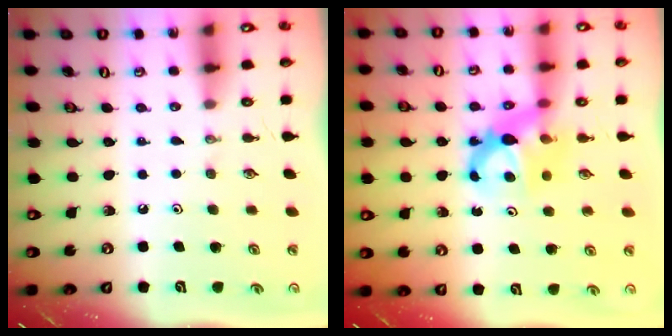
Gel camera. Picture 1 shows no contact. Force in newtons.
{"total": 7.2, "press": 7.2, "slide": 0.3}